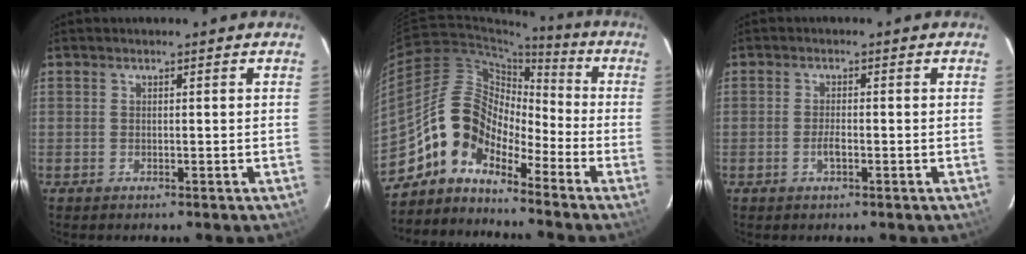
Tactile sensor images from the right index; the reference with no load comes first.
{"total": 10.7, "force": [-7.7, 5.7, 4.8], "torque": [-0.079, 0.033, -0.162]}
{"total": 2.1, "force": [-0.8, 0.7, 1.7], "torque": [-0.037, 0.002, -0.016]}